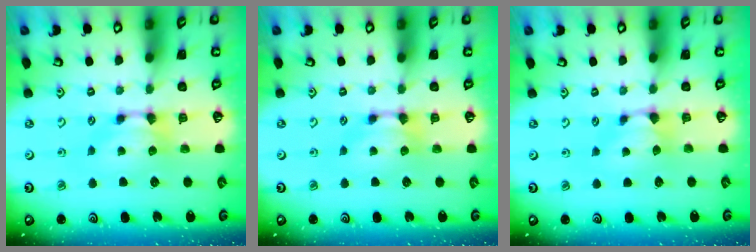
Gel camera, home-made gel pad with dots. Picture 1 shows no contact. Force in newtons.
{"total": 0.0}
{"total": 0.8, "press": 0.5, "slide": 0.6}